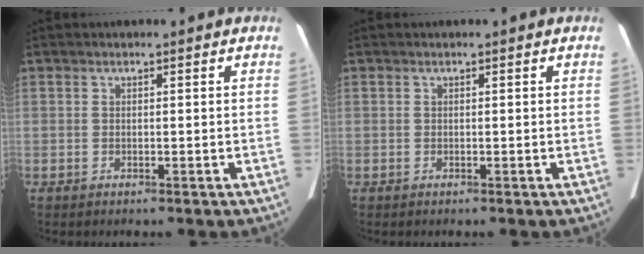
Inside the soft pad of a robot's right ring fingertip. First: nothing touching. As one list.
[{"total": 0.0}]